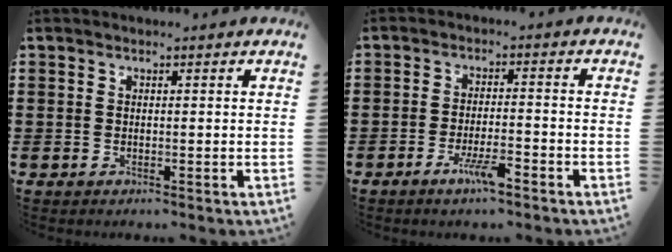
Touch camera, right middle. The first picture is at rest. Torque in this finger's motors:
{"motor_torque": [0.16, -0.21, 0.33, 0.09]}